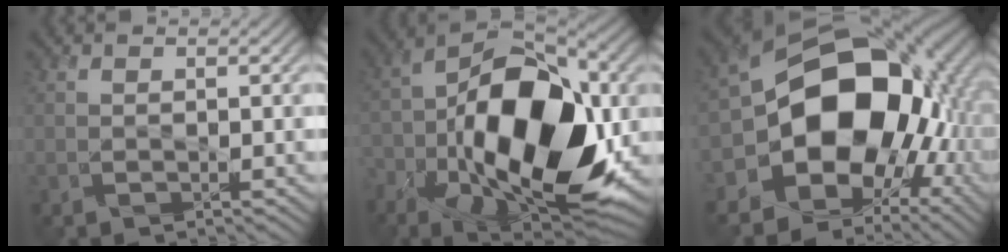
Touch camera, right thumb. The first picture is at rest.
{"total": 20.2, "force": [-4.5, 11.1, 16.3], "torque": [-0.303, -0.021, -0.067]}
{"total": 18.5, "force": [-0.8, 14.5, 11.5], "torque": [-0.181, -0.017, -0.004]}